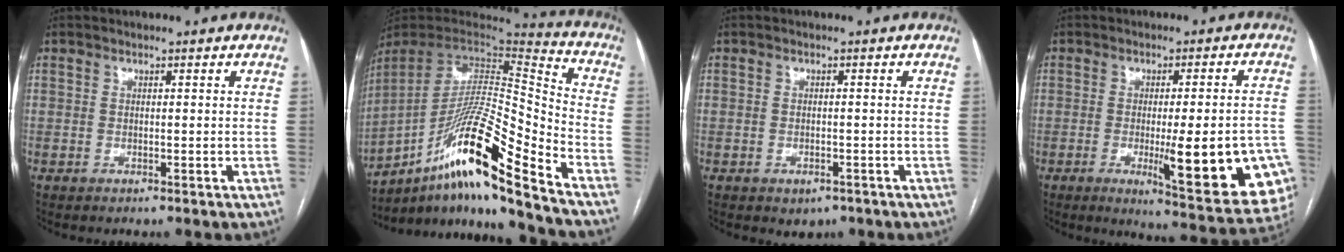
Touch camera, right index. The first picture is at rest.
{"total": 20.7, "force": [-13.8, -0.1, 15.4], "torque": [-0.274, 0.002, -0.251]}
{"total": 2.3, "force": [-1.3, 1.5, 1.1], "torque": [-0.011, 0.001, -0.007]}
{"total": 17.5, "force": [-4.9, 3.0, 16.5], "torque": [-0.130, -0.003, -0.046]}